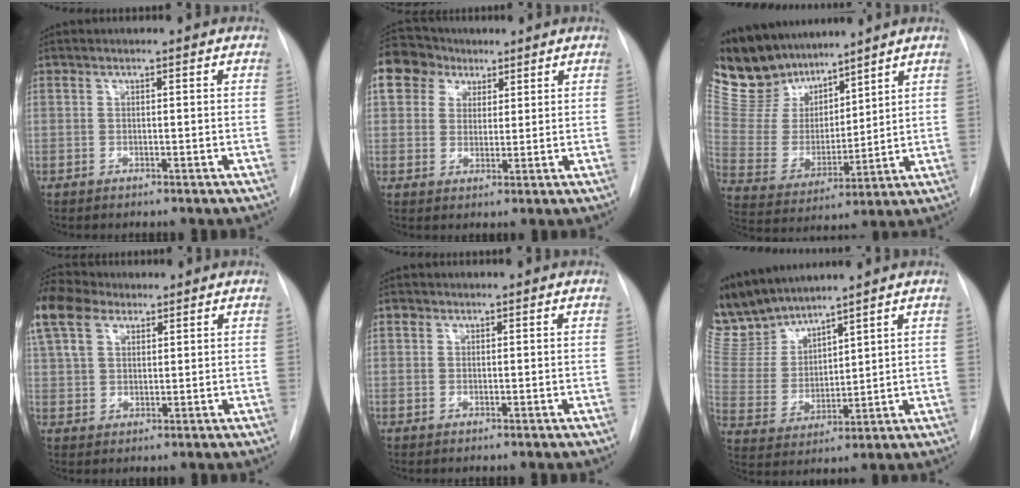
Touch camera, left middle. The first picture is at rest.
{"total": 11.9, "force": [6.2, 9.4, 3.8], "torque": [-0.104, 0.047, 0.115]}
{"total": 13.5, "force": [12.0, 5.5, 3.1], "torque": [-0.077, 0.018, 0.242]}
{"total": 10.1, "force": [6.7, 5.6, 5.2], "torque": [-0.127, 0.032, 0.131]}
{"total": 1.1, "force": [0.6, 0.9, 0.2], "torque": [0.003, 0.006, 0.006]}
{"total": 11.1, "force": [10.6, 2.0, 2.6], "torque": [-0.073, 0.004, 0.230]}